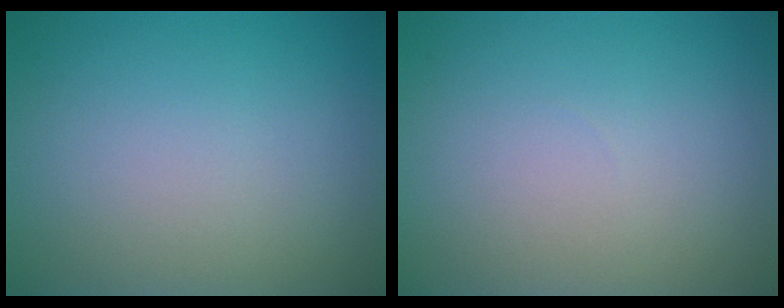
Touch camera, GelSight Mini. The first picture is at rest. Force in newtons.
{"total": 0.0}